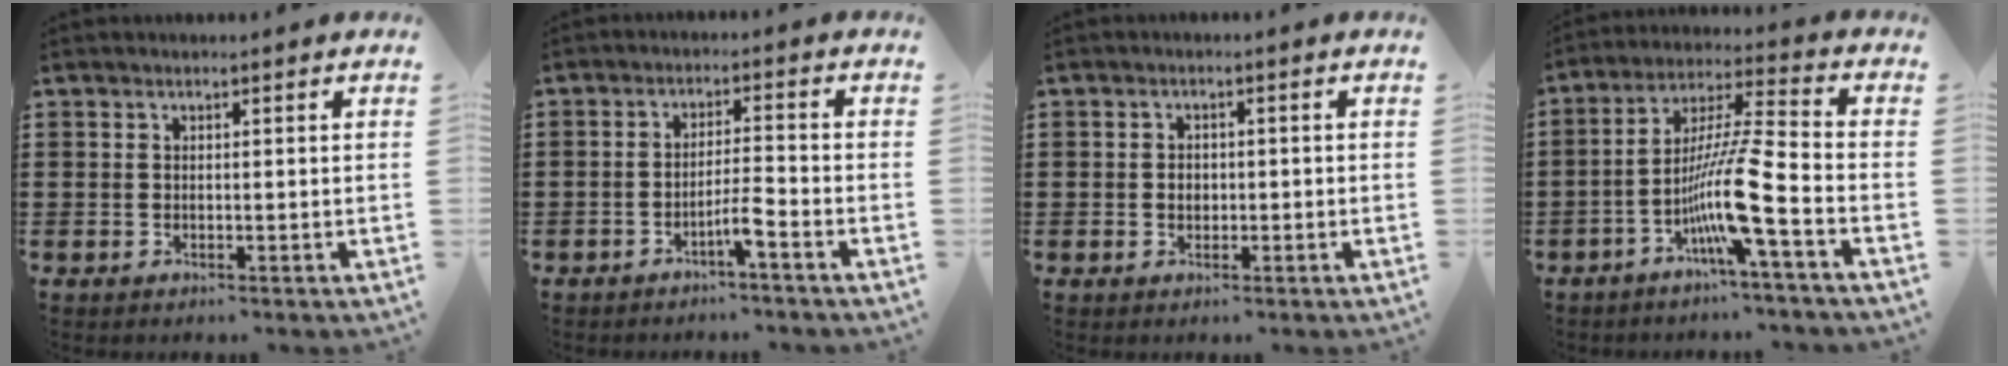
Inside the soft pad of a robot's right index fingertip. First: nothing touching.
{"total": 3.8, "force": [-2.4, 0.0, 2.9], "torque": [-0.058, -0.002, -0.048]}
{"total": 1.8, "force": [-0.4, 1.3, 1.2], "torque": [-0.027, 0.004, -0.009]}
{"total": 11.0, "force": [-5.1, -0.1, 9.8], "torque": [-0.199, -0.014, -0.105]}